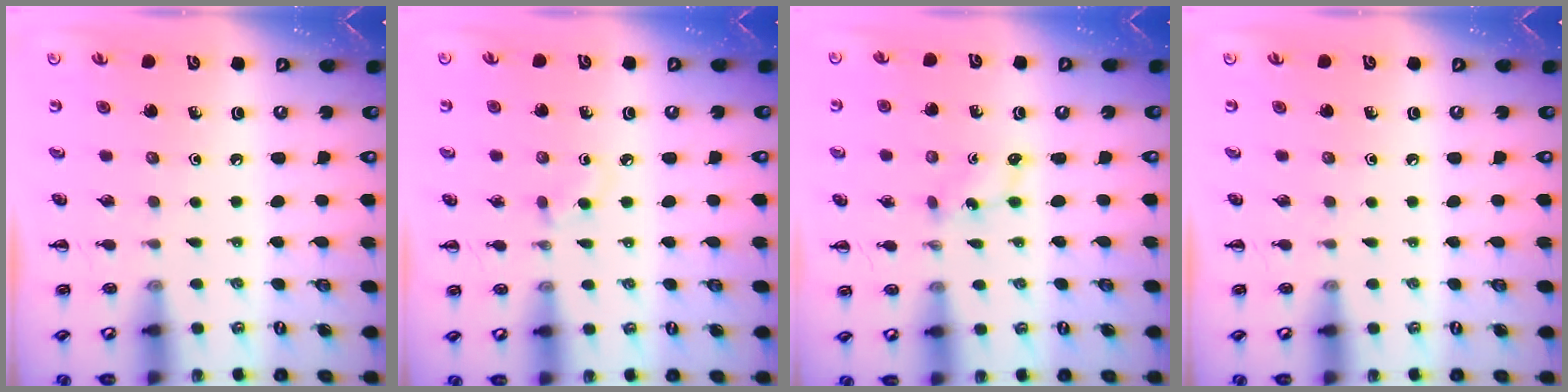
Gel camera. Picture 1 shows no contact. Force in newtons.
{"total": 1.5, "press": 1.3, "slide": 0.8}
{"total": 1.7, "press": 1.6, "slide": 0.6}
{"total": 0.0}